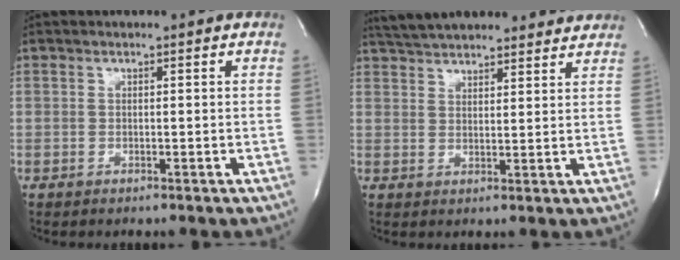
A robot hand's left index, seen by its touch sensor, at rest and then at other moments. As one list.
[{"total": 17.5, "force": [15.9, 3.9, 6.0], "torque": [-0.102, 0.034, 0.224]}]